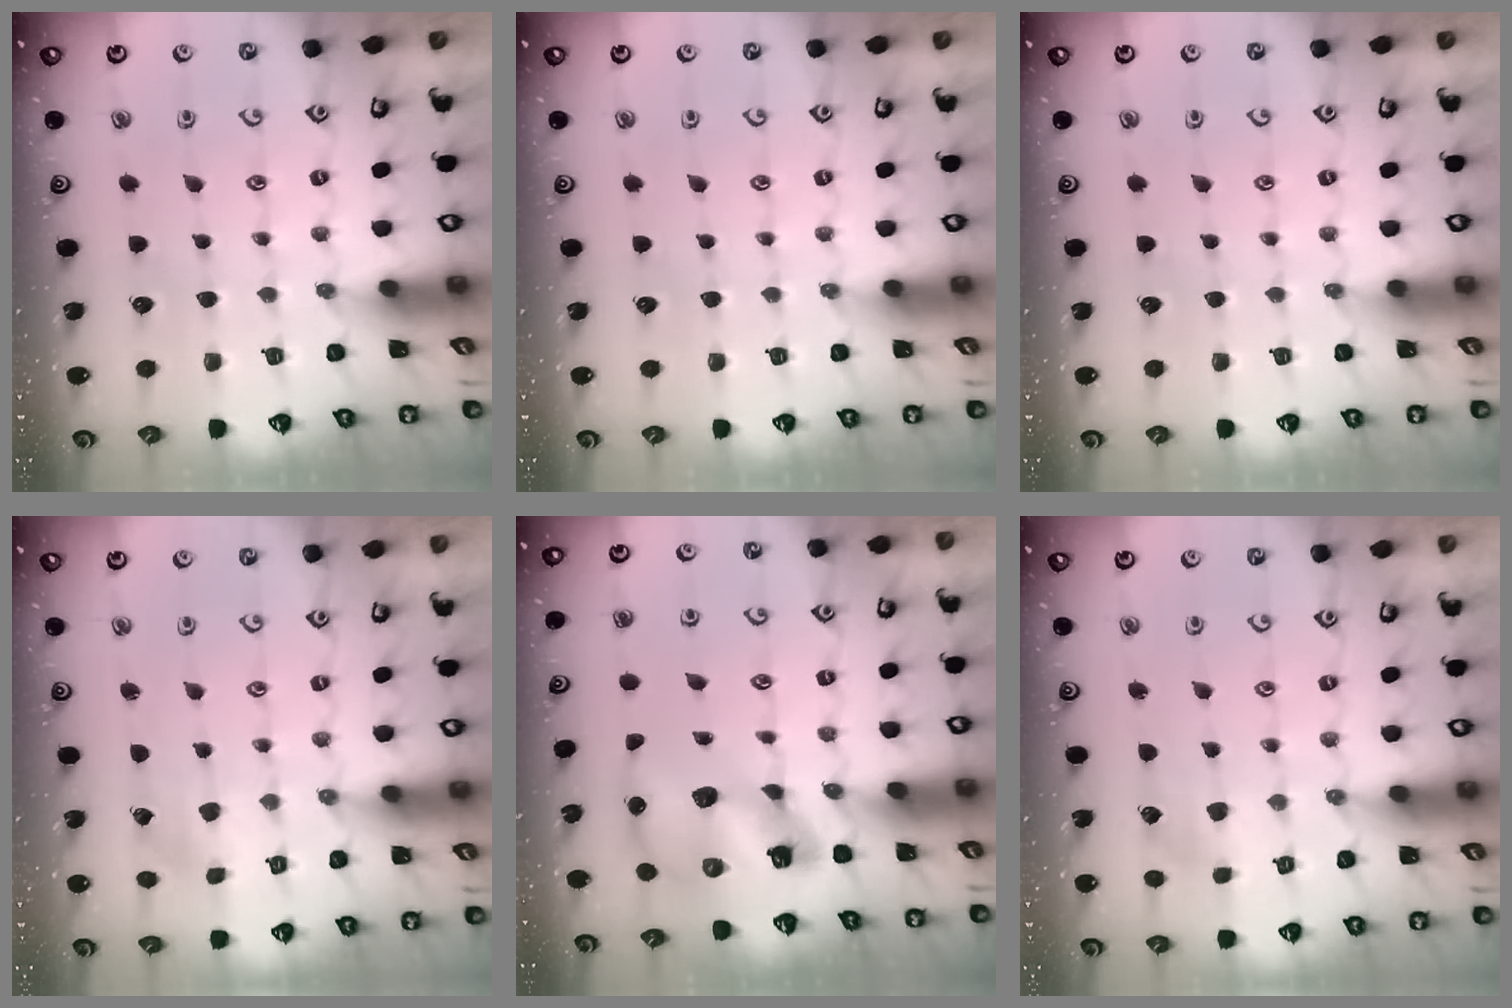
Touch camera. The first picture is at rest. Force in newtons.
{"total": 0.0}
{"total": 0.0}
{"total": 0.9, "press": 0.9, "slide": 0.1}
{"total": 11.8, "press": 11.7, "slide": 1.8}
{"total": 2.8, "press": 2.8, "slide": 0.5}